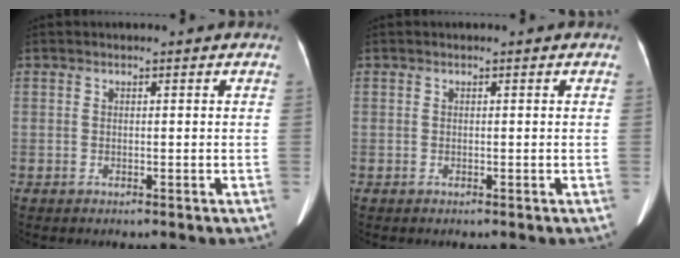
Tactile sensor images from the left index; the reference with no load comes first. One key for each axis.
{"total": 0.0}